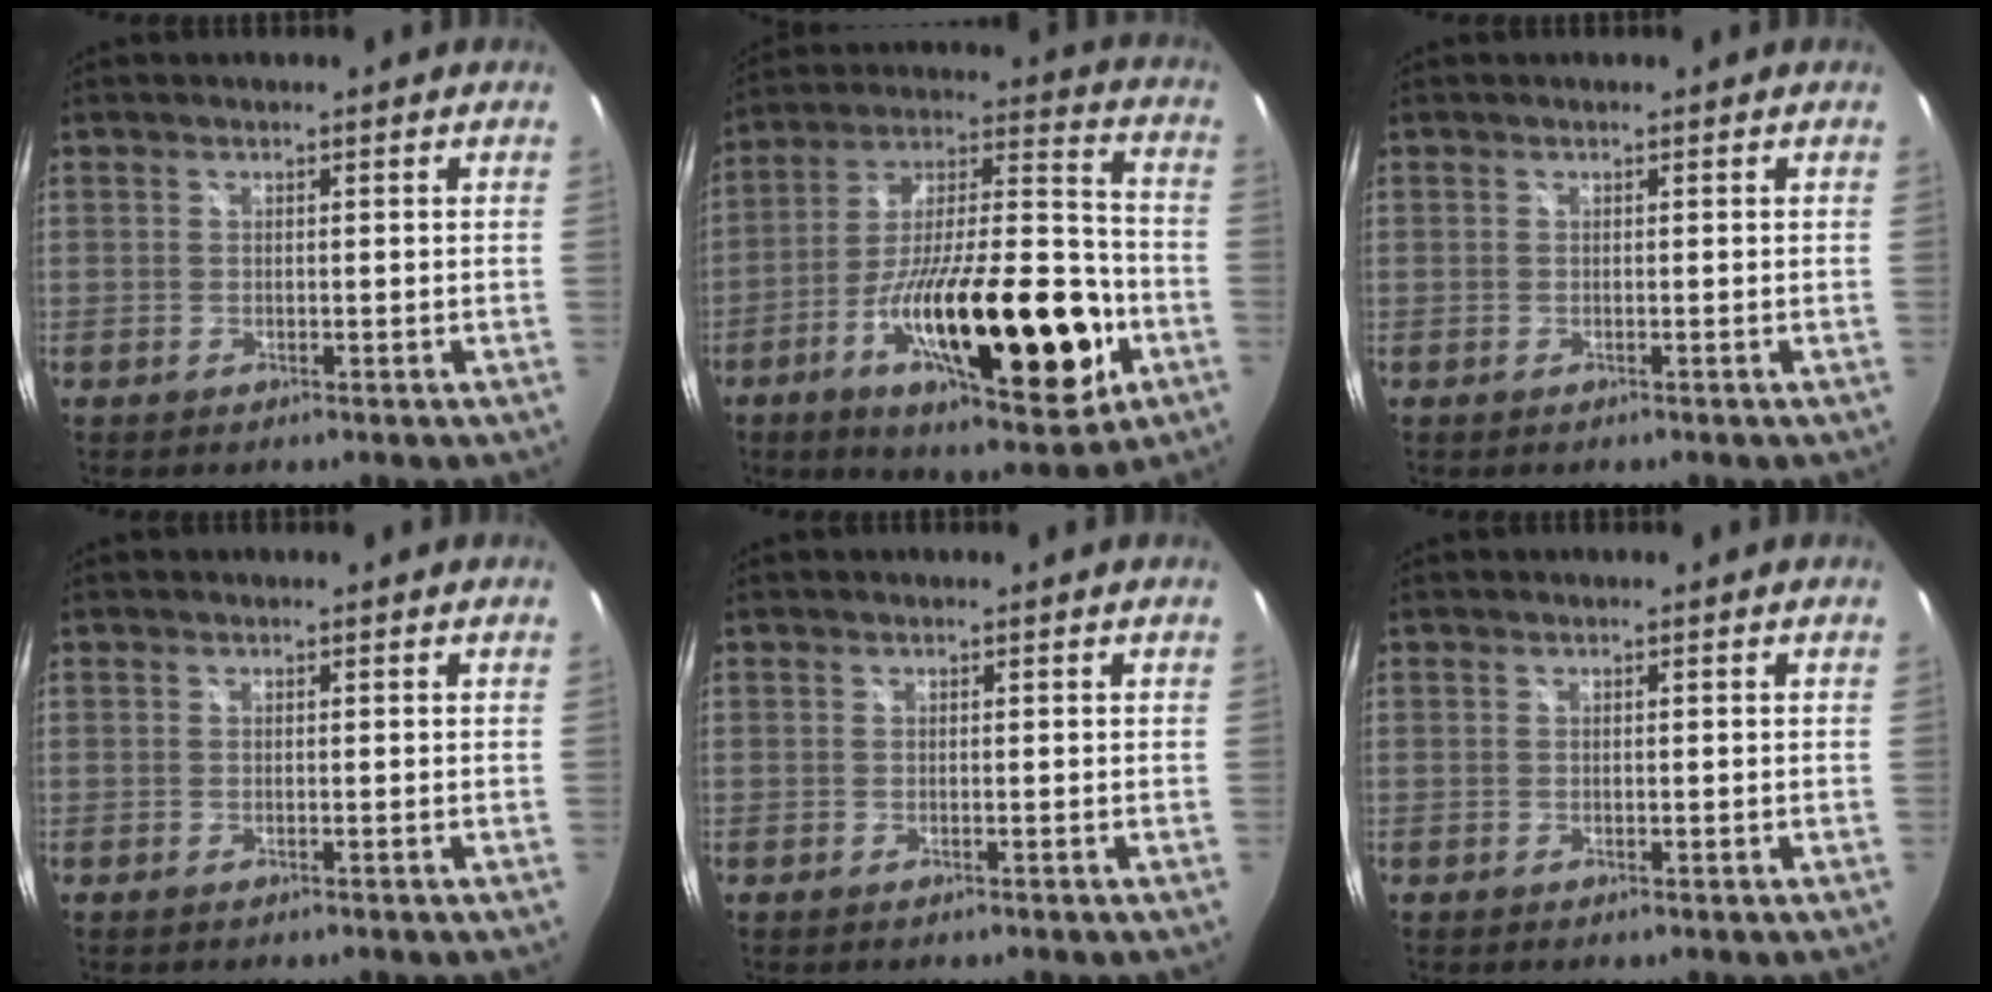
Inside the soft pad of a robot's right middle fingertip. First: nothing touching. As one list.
[{"total": 27.2, "force": [-10.1, 8.2, 23.9], "torque": [-0.387, -0.013, -0.156]}, {"total": 0.0}, {"total": 0.0}, {"total": 0.0}, {"total": 0.0}]